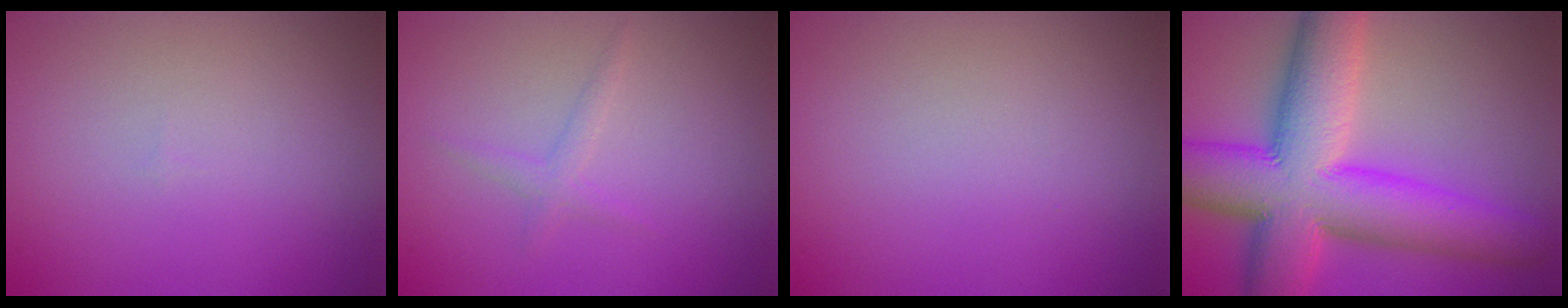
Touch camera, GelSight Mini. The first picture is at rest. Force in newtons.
{"total": 1.2, "press": 1.2, "slide": 0.0}
{"total": 0.0}
{"total": 14.0, "press": 14.0, "slide": 0.1}